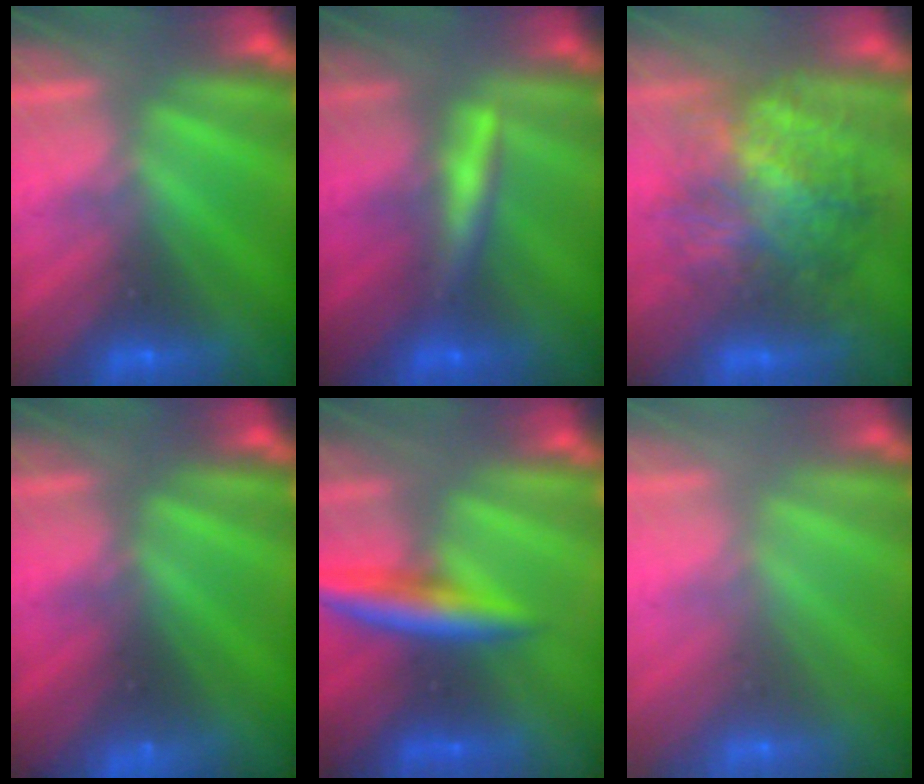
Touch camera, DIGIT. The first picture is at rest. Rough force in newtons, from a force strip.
{"total": 2.6}
{"total": 10.8}
{"total": 3.8}
{"total": 9.6}
{"total": 2.4}